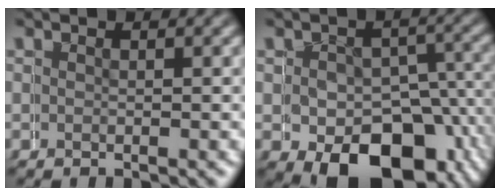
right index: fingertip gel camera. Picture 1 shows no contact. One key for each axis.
{"total": 8.1, "fx": -2.8, "fy": 5.9, "fz": 4.9, "tx": -0.075, "ty": -0.042, "tz": -0.022}